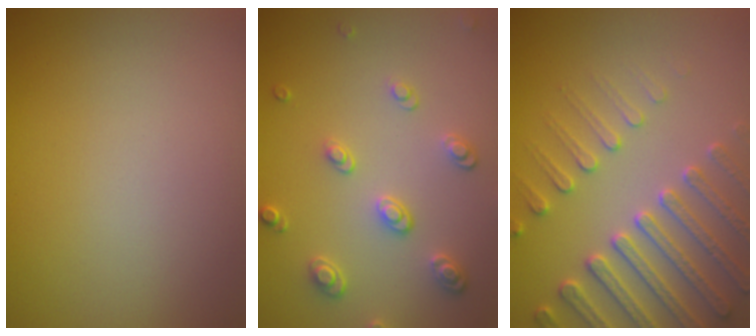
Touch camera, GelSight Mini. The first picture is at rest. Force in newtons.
{"total": 2.6, "press": 2.5, "slide": 0.8}
{"total": 4.8, "press": 4.5, "slide": 1.7}